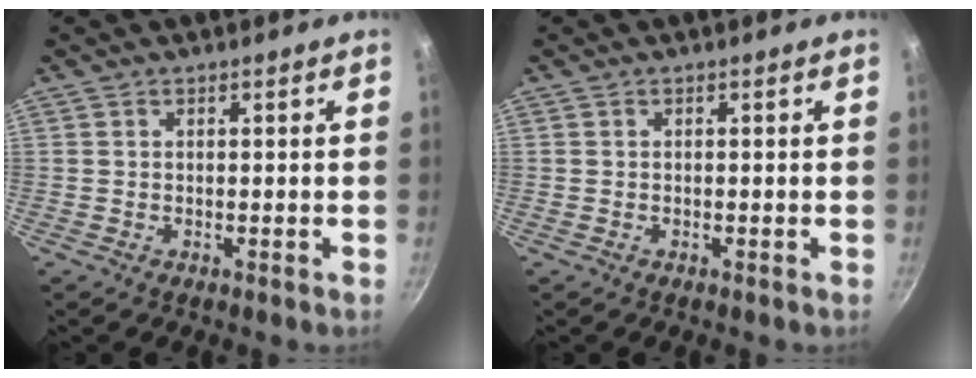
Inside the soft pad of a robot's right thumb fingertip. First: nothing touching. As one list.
[{"total": 0.0}]